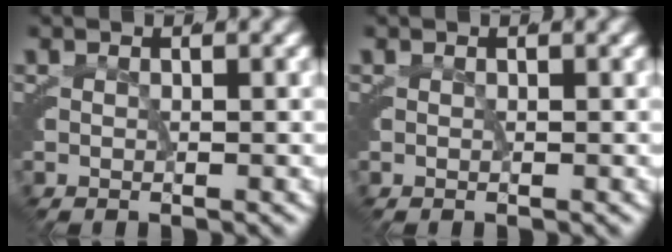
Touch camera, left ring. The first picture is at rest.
{"total": 0.0}